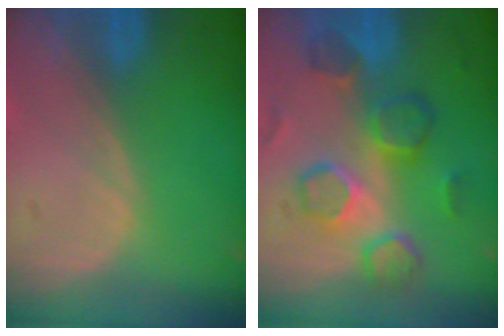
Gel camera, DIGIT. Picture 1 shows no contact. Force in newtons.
{"total": 8.7, "press": 8.4, "slide": 2.3}